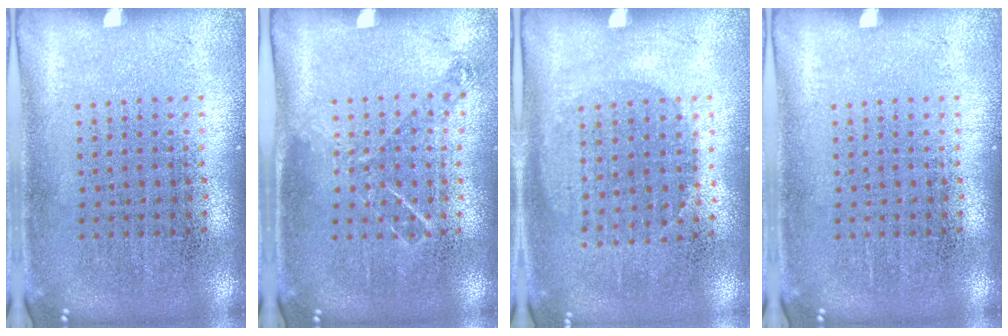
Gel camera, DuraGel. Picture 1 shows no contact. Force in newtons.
{"total": 0.8, "press": 0.8, "slide": 0.2}
{"total": 1.0, "press": 0.9, "slide": 0.5}
{"total": 0.0}